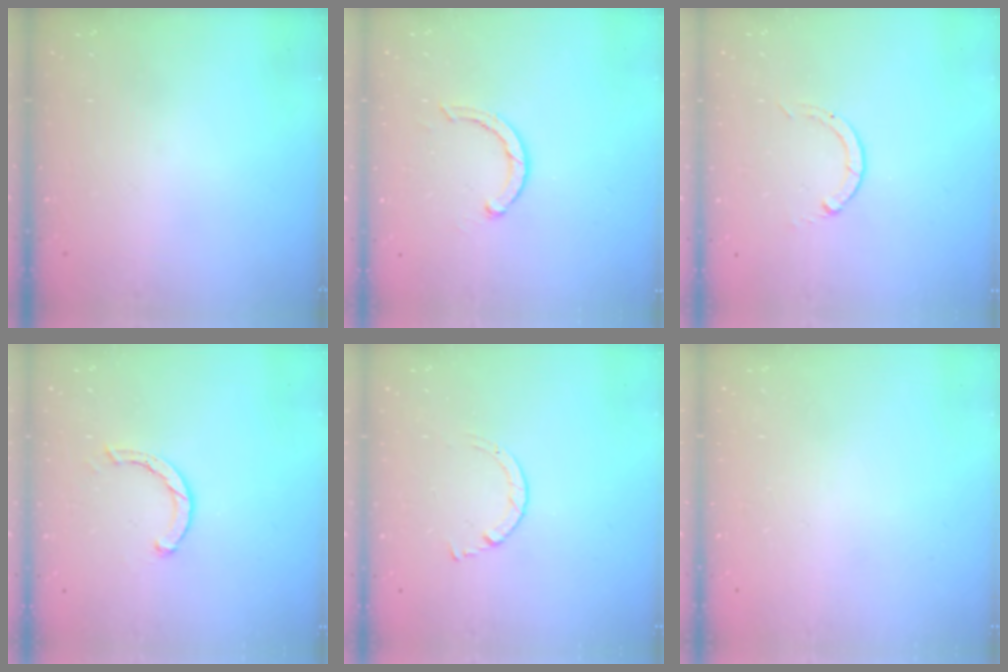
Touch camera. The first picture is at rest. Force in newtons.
{"total": 2.6, "press": 2.5, "slide": 0.4}
{"total": 0.0}
{"total": 2.0, "press": 2.0, "slide": 0.2}
{"total": 1.7, "press": 1.7, "slide": 0.2}
{"total": 2.6, "press": 2.6, "slide": 0.2}